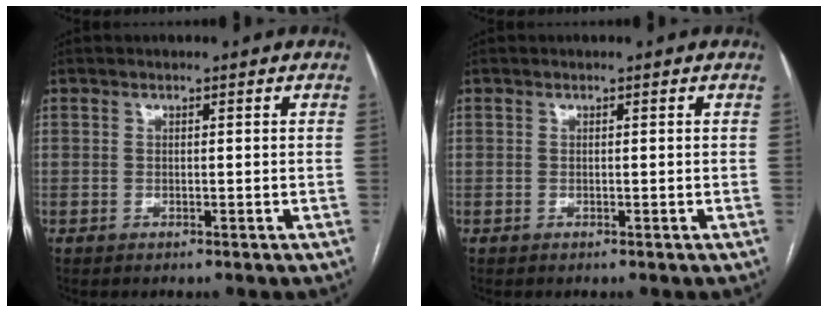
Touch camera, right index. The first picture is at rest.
{"total": 0.0}